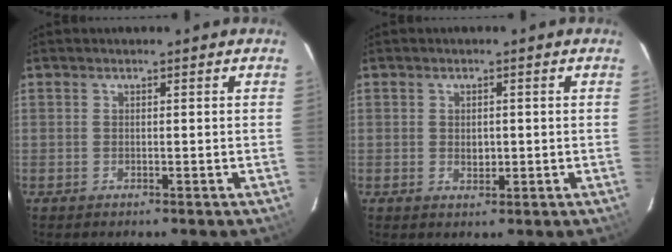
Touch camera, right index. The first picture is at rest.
{"total": 2.2, "force": [-0.1, 1.6, 1.5], "torque": [-0.024, 0.001, 0.000]}